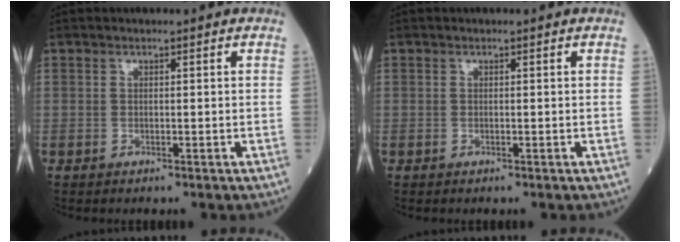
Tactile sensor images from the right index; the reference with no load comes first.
{"total": 0.0}